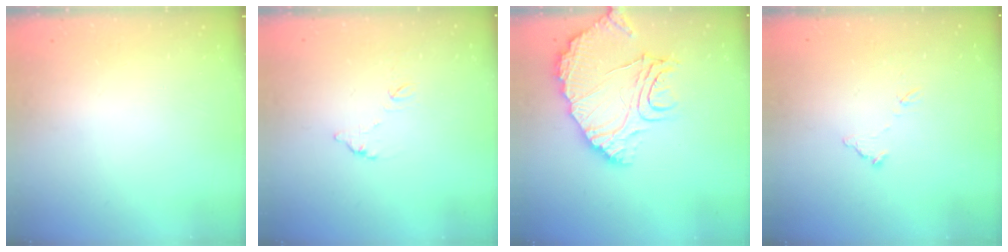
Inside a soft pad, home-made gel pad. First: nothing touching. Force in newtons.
{"total": 6.2, "press": 6.2, "slide": 0.4}
{"total": 16.5, "press": 16.4, "slide": 1.9}
{"total": 6.9, "press": 6.9, "slide": 0.4}